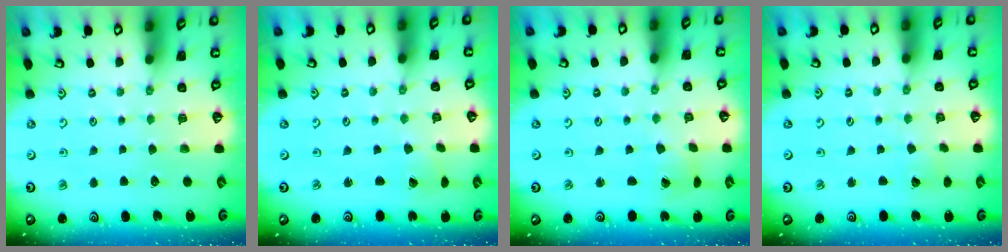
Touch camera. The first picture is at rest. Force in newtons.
{"total": 0.6, "press": 0.6, "slide": 0.1}
{"total": 1.6, "press": 1.6, "slide": 0.2}
{"total": 2.8, "press": 2.8, "slide": 0.3}